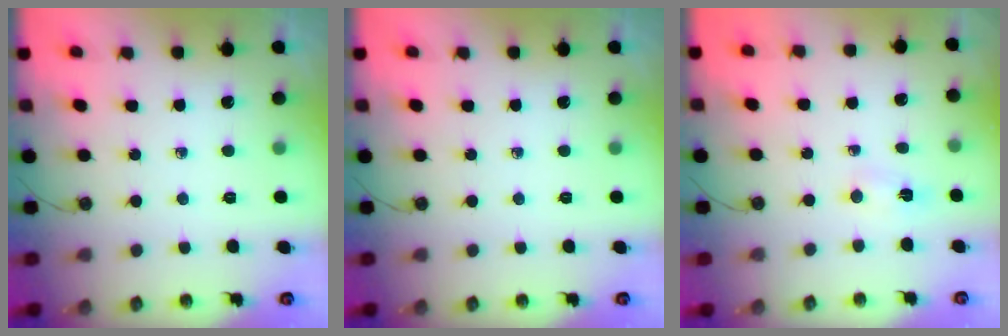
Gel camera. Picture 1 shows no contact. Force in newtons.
{"total": 0.0}
{"total": 2.1, "press": 1.8, "slide": 1.0}